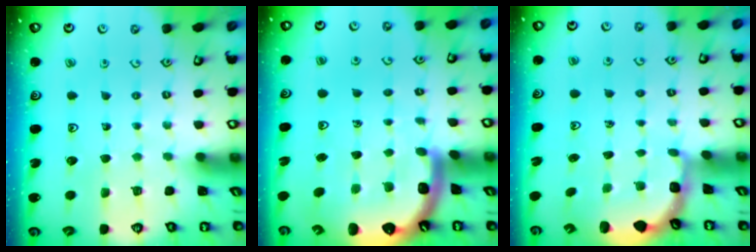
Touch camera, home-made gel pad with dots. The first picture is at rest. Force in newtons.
{"total": 7.2, "press": 6.9, "slide": 1.9}
{"total": 2.5, "press": 1.9, "slide": 1.6}